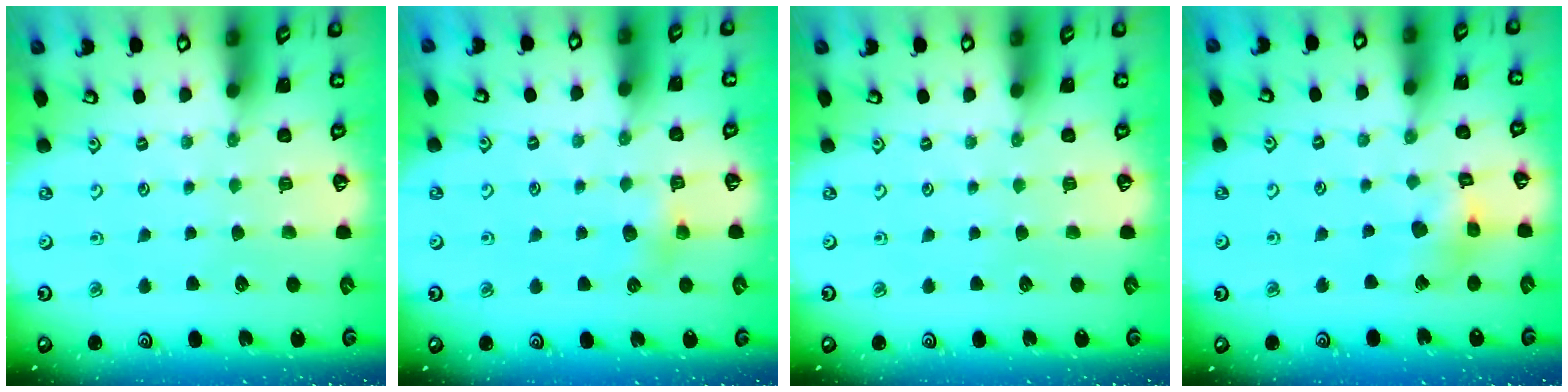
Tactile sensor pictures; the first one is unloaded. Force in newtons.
{"total": 4.7, "press": 4.6, "slide": 0.7}
{"total": 0.0}
{"total": 11.4, "press": 11.3, "slide": 1.4}